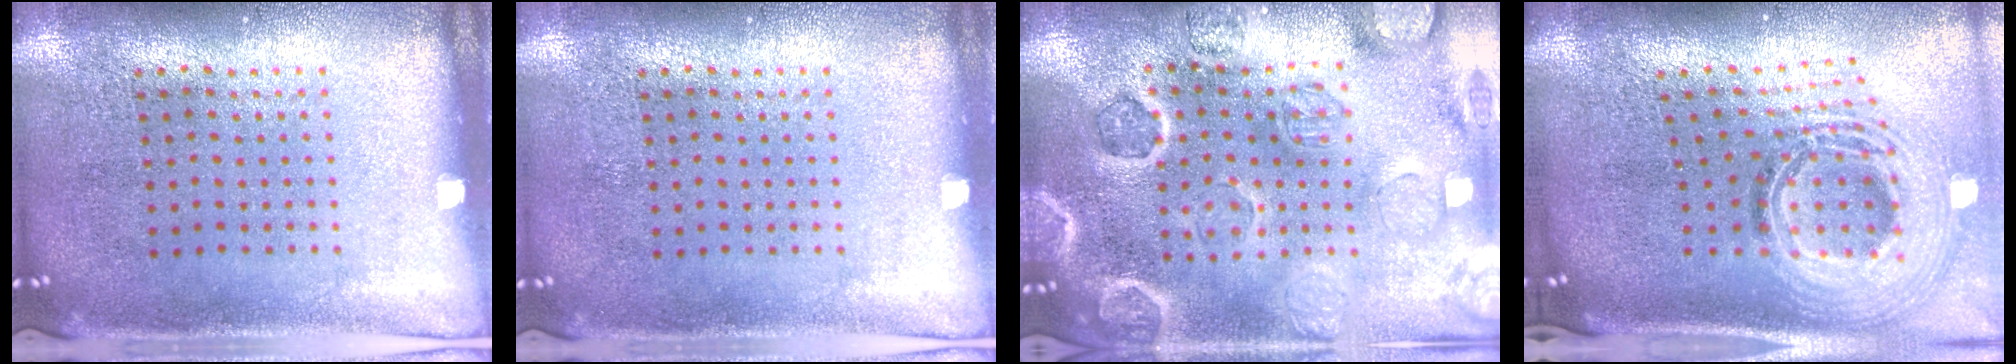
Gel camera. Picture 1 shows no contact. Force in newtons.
{"total": 0.0}
{"total": 2.5, "press": 2.5, "slide": 0.3}
{"total": 2.6, "press": 1.8, "slide": 1.8}